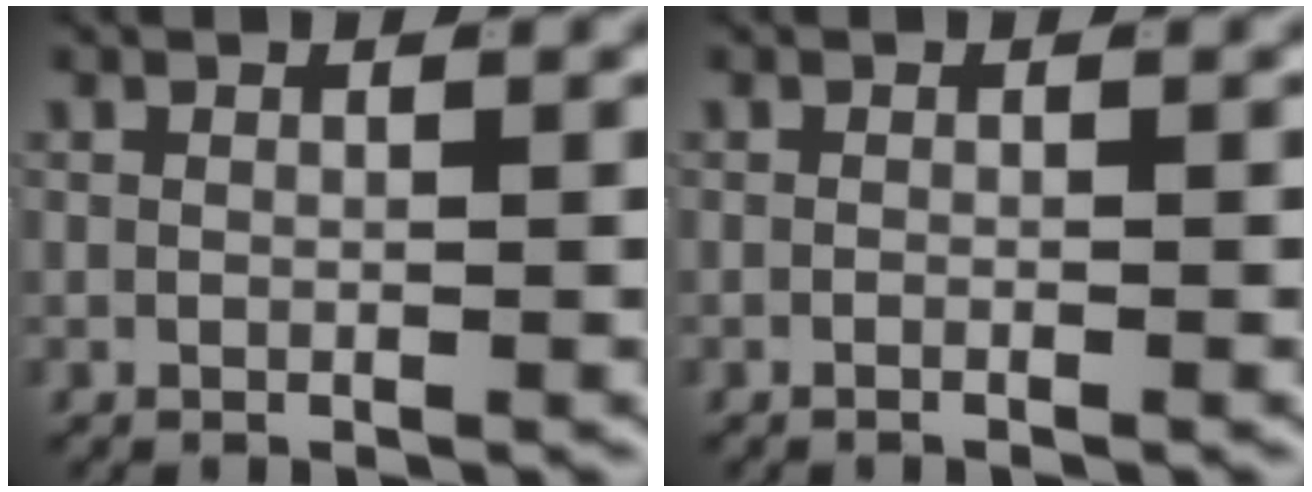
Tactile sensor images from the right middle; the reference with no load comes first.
{"total": 0.7, "force": [-0.7, 0.2, 0.3], "torque": [-0.007, 0.004, -0.016]}